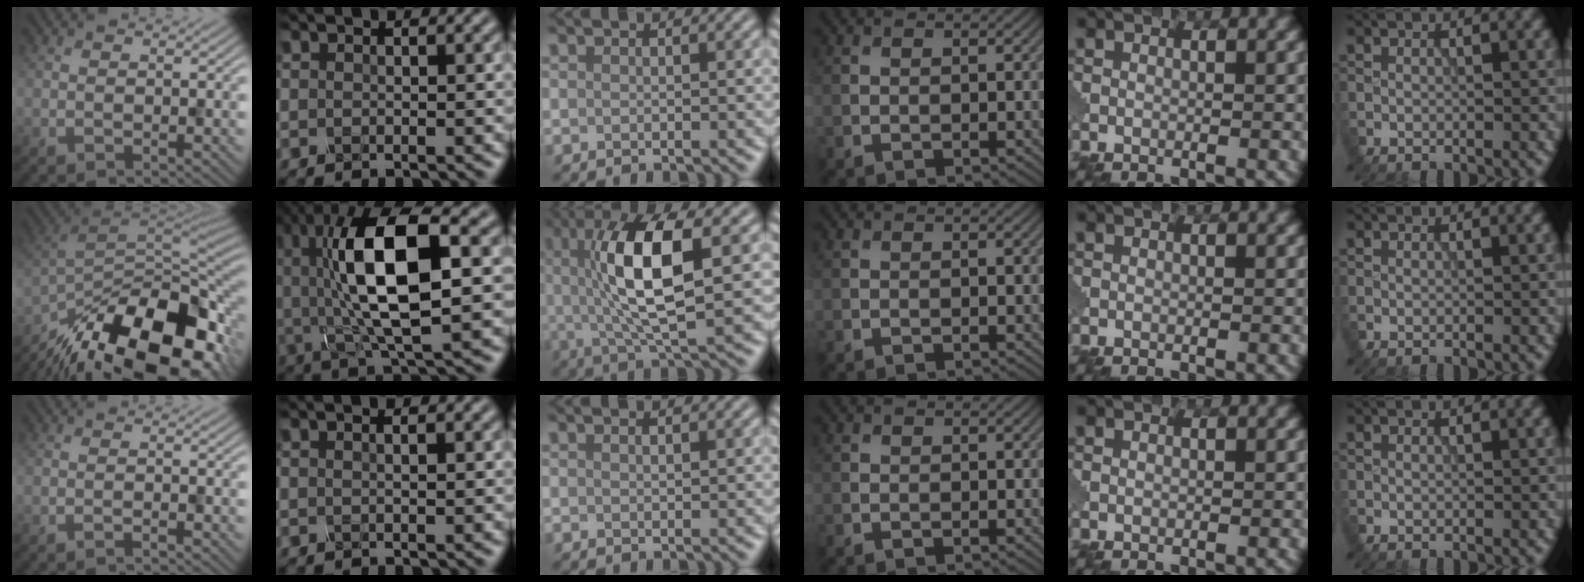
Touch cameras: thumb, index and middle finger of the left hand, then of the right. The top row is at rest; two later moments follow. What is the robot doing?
{"motion": "assemble", "object": "glue stick"}